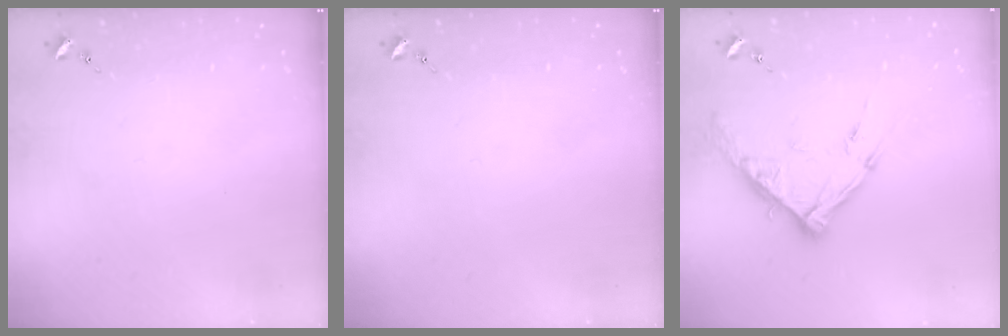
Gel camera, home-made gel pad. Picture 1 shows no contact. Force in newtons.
{"total": 0.0}
{"total": 12.4, "press": 12.3, "slide": 1.0}